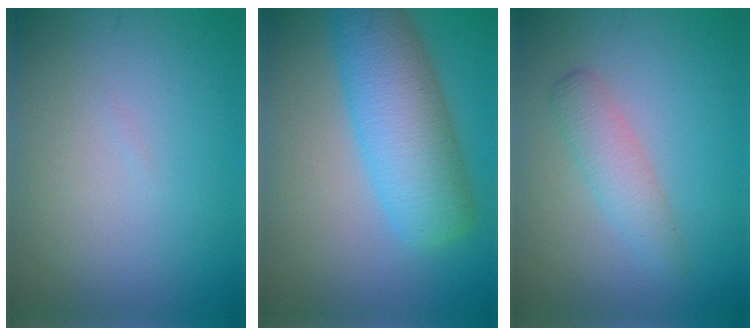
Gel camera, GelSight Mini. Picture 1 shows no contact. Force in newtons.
{"total": 7.8, "press": 7.8, "slide": 0.2}
{"total": 2.4, "press": 2.4, "slide": 0.1}